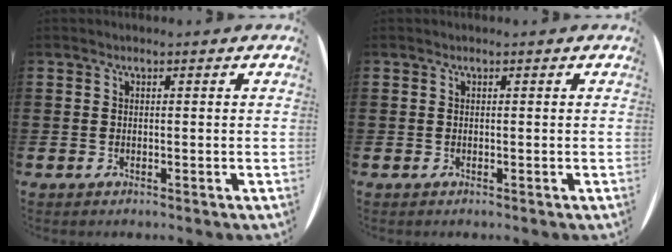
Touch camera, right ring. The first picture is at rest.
{"total": 0.0}